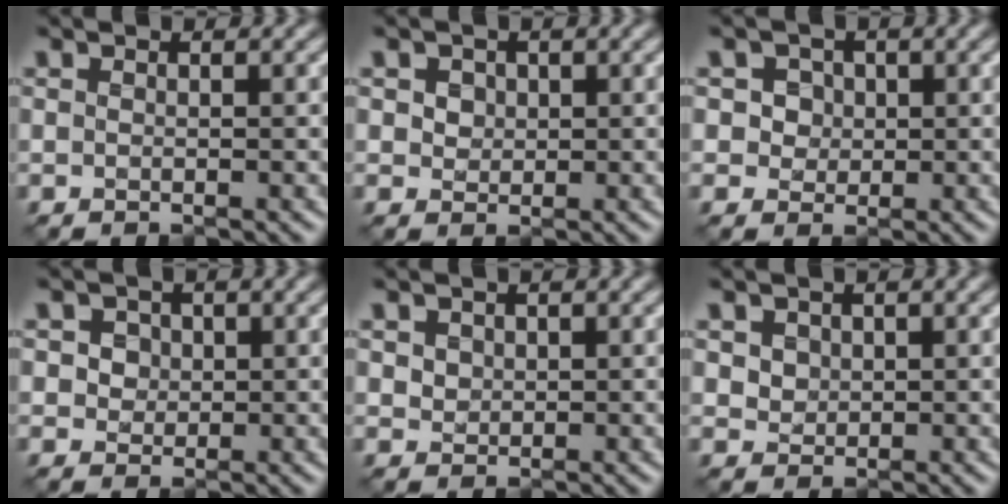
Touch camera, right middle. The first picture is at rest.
{"total": 2.9, "force": [1.1, 2.2, 1.4], "torque": [-0.043, 0.005, 0.020]}
{"total": 4.0, "force": [1.4, 3.2, 1.8], "torque": [-0.034, 0.005, 0.015]}
{"total": 3.4, "force": [1.2, 2.7, 1.6], "torque": [-0.037, 0.008, 0.015]}
{"total": 1.9, "force": [0.8, 1.5, 0.8], "torque": [-0.029, 0.000, 0.022]}
{"total": 2.8, "force": [1.2, 2.1, 1.3], "torque": [-0.048, 0.001, 0.032]}